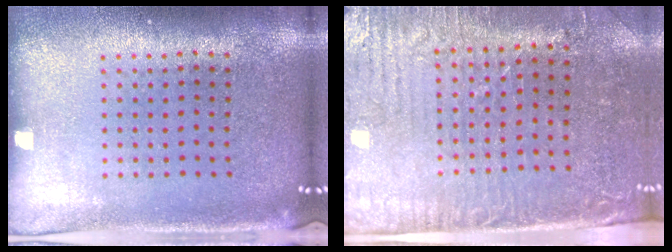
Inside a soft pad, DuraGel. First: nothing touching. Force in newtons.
{"total": 3.4, "press": 3.0, "slide": 1.6}